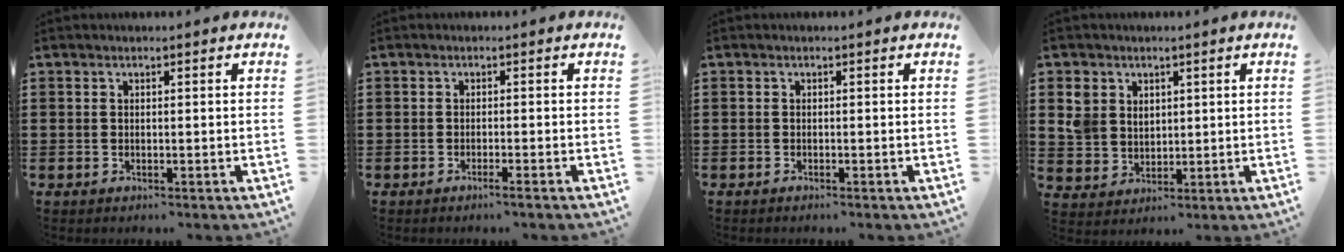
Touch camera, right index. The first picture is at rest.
{"total": 1.2, "force": [-0.9, -0.2, 0.8], "torque": [-0.014, -0.004, -0.017]}
{"total": 0.5, "force": [-0.5, 0.0, 0.1], "torque": [-0.003, -0.002, -0.010]}
{"total": 5.1, "force": [2.3, 4.4, 1.2], "torque": [-0.046, 0.016, 0.043]}